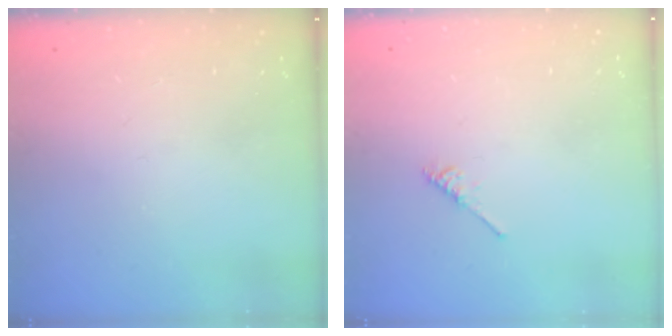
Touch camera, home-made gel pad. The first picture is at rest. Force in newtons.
{"total": 2.1, "press": 2.1, "slide": 0.4}